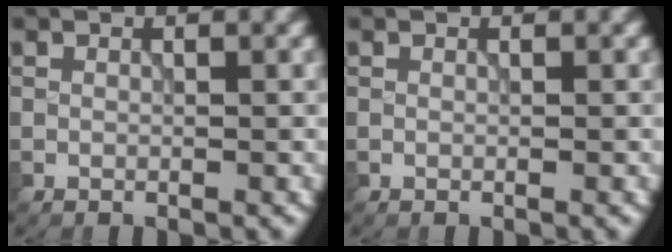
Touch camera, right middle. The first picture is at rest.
{"total": 0.0}